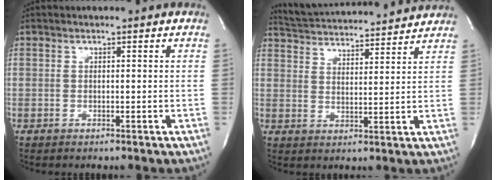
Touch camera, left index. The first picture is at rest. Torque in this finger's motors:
{"motor_torque": [0.43, -0.80, 0.02, -0.05]}